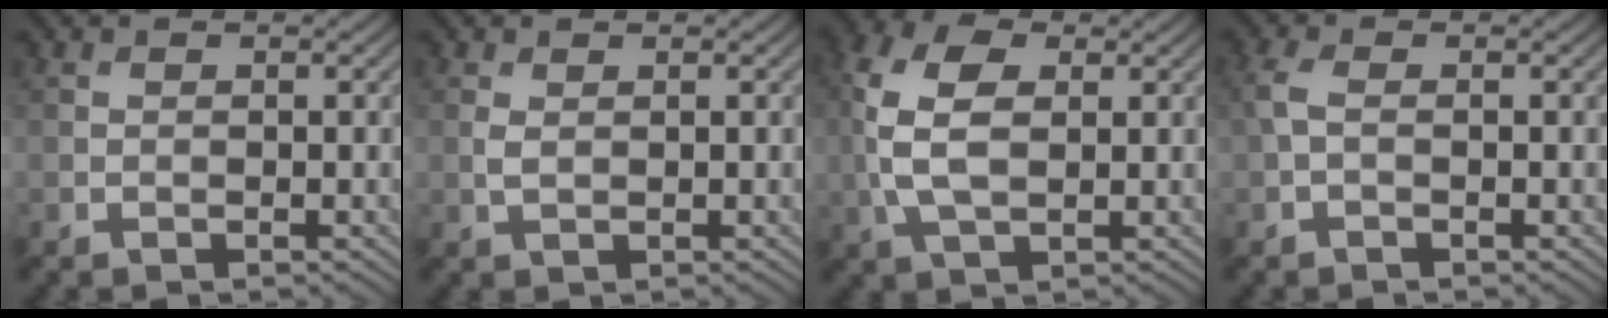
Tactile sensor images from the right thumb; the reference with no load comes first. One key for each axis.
{"total": 1.1, "fx": 0.3, "fy": 0.6, "fz": 0.9, "tx": -0.027, "ty": -0.001, "tz": 0.009}
{"total": 8.0, "fx": 0.5, "fy": 4.6, "fz": 6.5, "tx": -0.171, "ty": 0.005, "tz": 0.003}
{"total": 2.1, "fx": 0.0, "fy": 0.9, "fz": 1.9, "tx": -0.049, "ty": 0.006, "tz": -0.006}